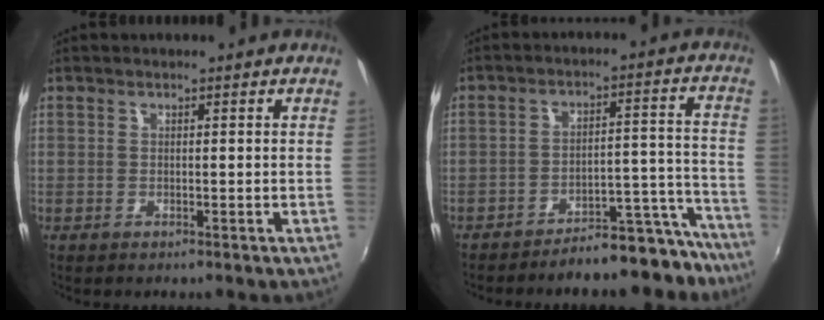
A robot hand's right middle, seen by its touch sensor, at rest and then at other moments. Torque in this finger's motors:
{"motor_torque": [0.85, -1.29, 0.15, 0.01]}